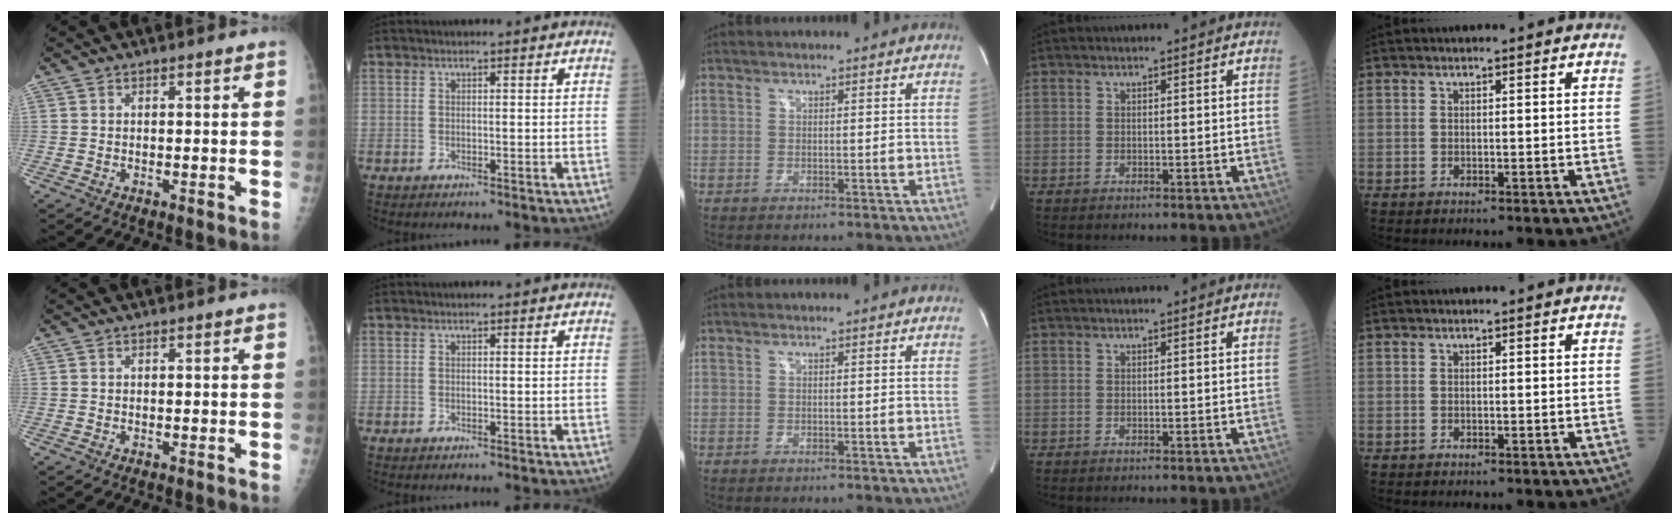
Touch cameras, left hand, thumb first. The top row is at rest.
{}